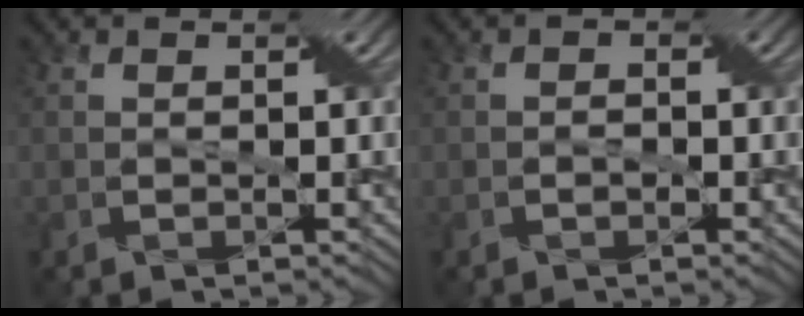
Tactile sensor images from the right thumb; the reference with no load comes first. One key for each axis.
{"total": 0.9, "fx": -0.4, "fy": 0.7, "fz": 0.4, "tx": -0.008, "ty": 0.000, "tz": -0.009}